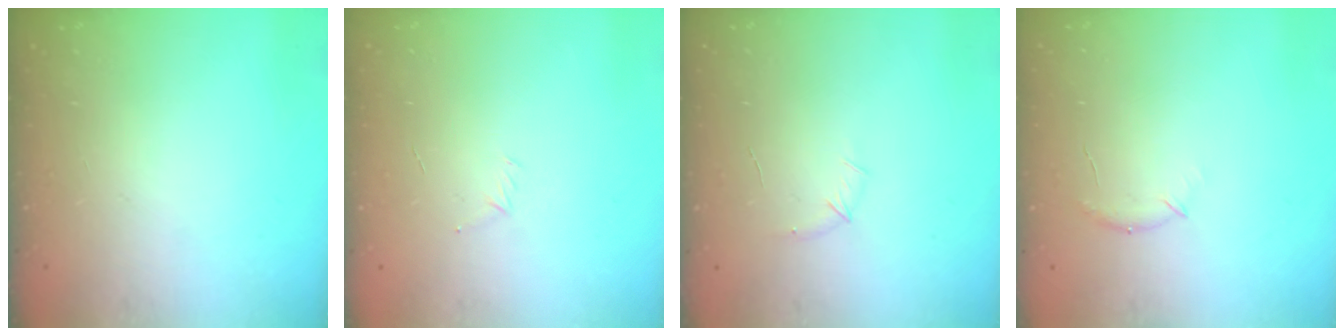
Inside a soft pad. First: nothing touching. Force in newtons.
{"total": 2.9, "press": 2.8, "slide": 0.8}
{"total": 5.0, "press": 4.8, "slide": 1.4}
{"total": 6.9, "press": 6.7, "slide": 1.8}